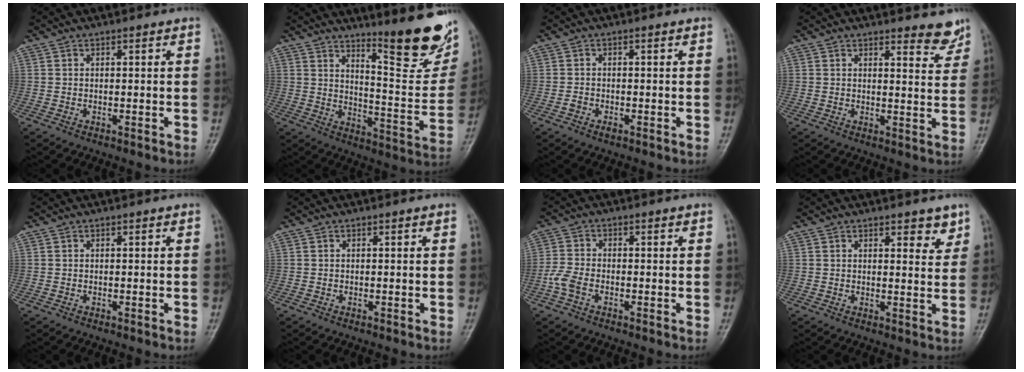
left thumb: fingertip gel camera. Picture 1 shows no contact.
{"total": 18.2, "force": [13.1, 4.0, 12.1], "torque": [-0.122, -0.109, 0.188]}
{"total": 1.2, "force": [-0.8, 0.6, 0.6], "torque": [-0.011, 0.008, -0.012]}
{"total": 4.4, "force": [3.9, 1.2, 1.6], "torque": [-0.004, -0.035, 0.040]}
{"total": 0.0}
{"total": 0.0}
{"total": 3.6, "force": [-1.8, 2.1, 2.4], "torque": [-0.058, 0.008, -0.040]}
{"total": 4.1, "force": [2.8, 1.6, 2.4], "torque": [-0.011, -0.018, 0.035]}